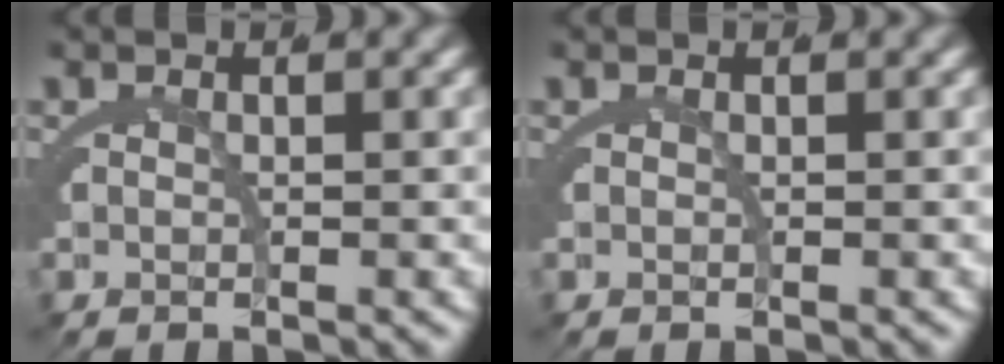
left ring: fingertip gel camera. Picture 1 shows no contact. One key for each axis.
{"total": 0.0}